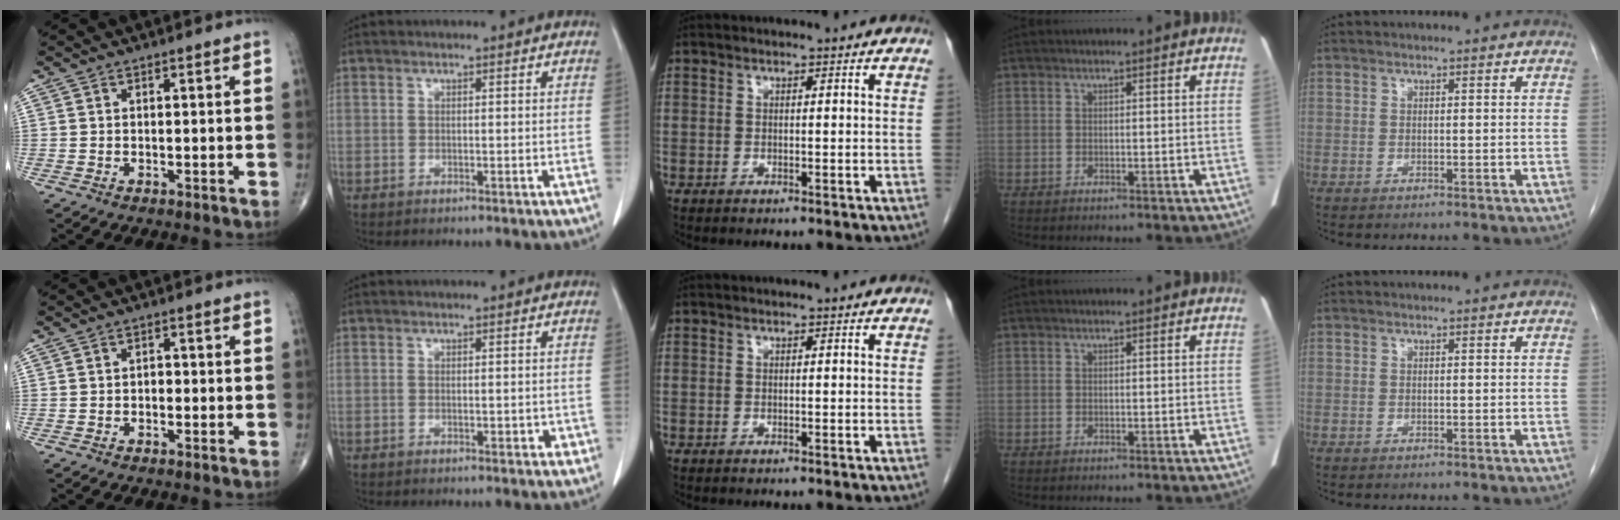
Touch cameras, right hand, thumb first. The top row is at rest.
{"thumb": {"total": 1.4, "force": [-0.4, 1.0, 0.9], "torque": [-0.003, 0.004, -0.011]}, "index": {"total": 1.5, "force": [-0.3, 0.9, 1.2], "torque": [-0.011, 0.001, 0.002]}}